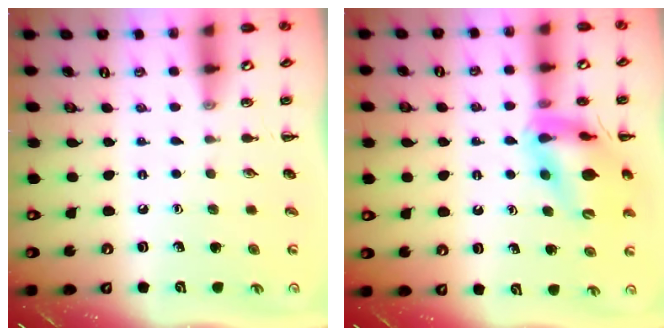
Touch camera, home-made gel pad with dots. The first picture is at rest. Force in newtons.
{"total": 15.3, "press": 15.1, "slide": 2.5}